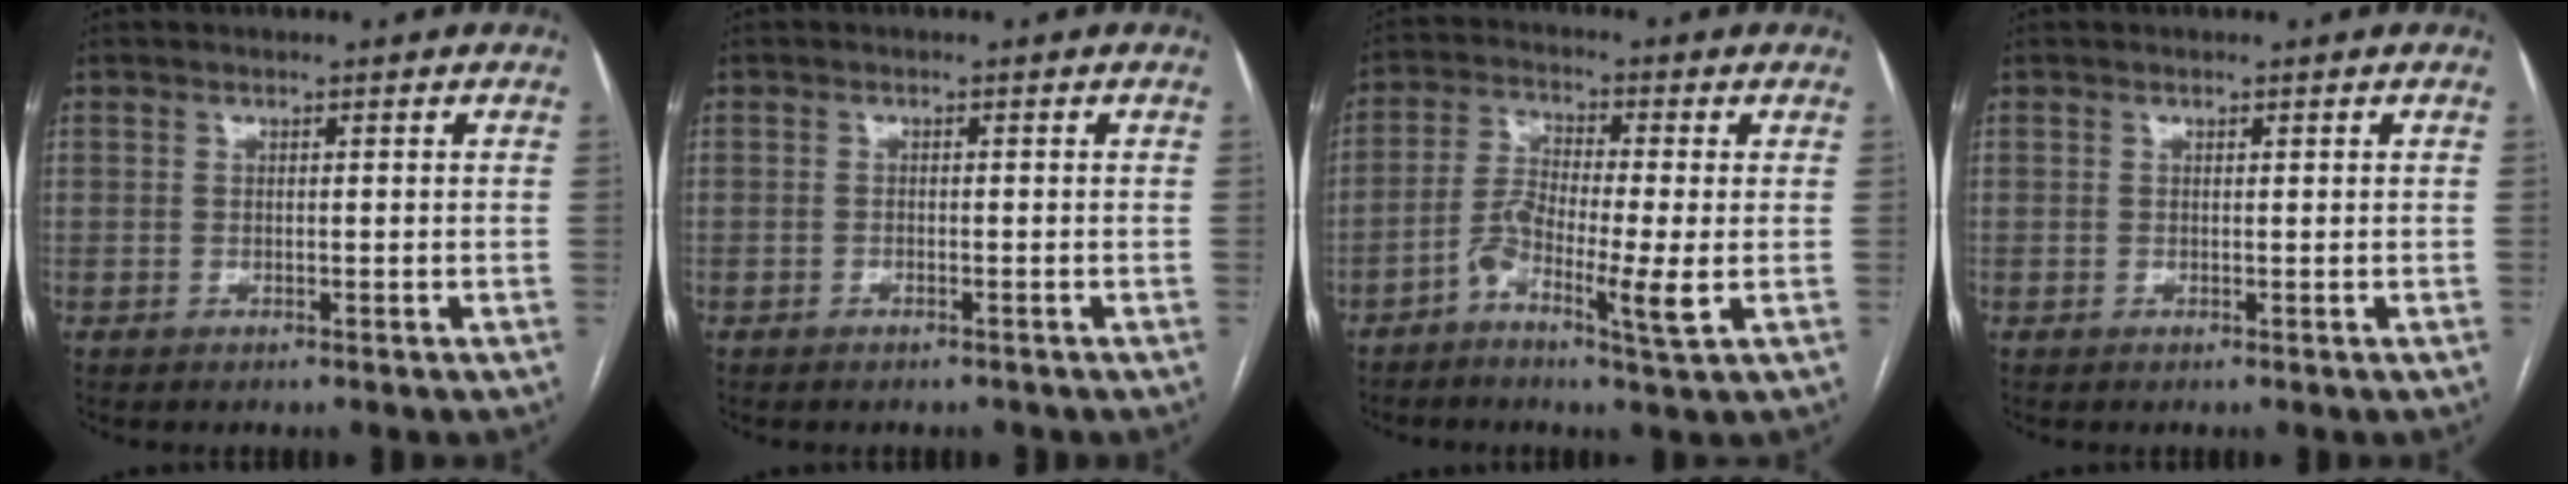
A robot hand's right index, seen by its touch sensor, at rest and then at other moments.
{"total": 1.2, "force": [-1.1, 0.5, 0.2], "torque": [-0.003, 0.000, -0.014]}
{"total": 7.2, "force": [-2.8, 0.4, 6.7], "torque": [-0.135, 0.003, -0.055]}
{"total": 0.0}